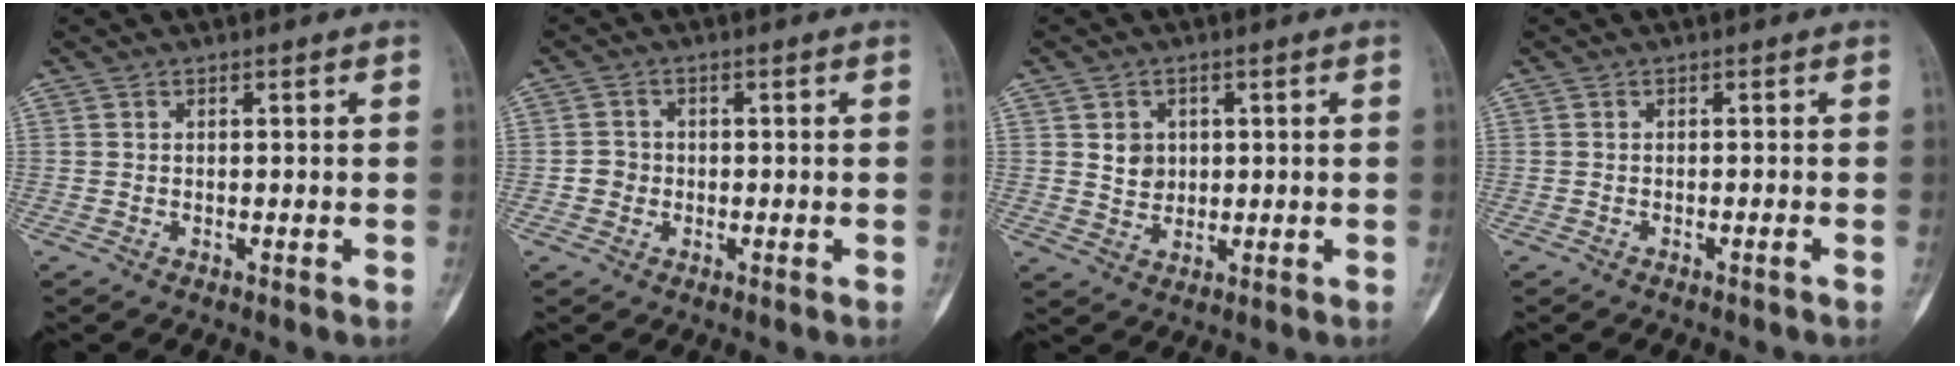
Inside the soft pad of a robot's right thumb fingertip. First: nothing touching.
{"total": 2.6, "force": [-0.6, 2.5, 0.6], "torque": [0.009, 0.009, -0.015]}
{"total": 4.4, "force": [0.8, 3.9, 1.9], "torque": [-0.005, -0.003, 0.019]}
{"total": 0.5, "force": [-0.4, -0.1, 0.3], "torque": [-0.006, 0.005, -0.008]}